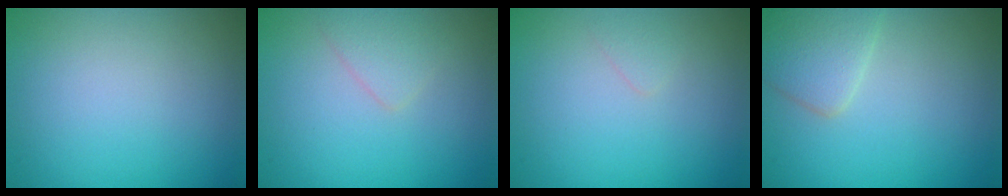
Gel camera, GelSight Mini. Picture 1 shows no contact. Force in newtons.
{"total": 1.5, "press": 1.5, "slide": 0.0}
{"total": 0.6, "press": 0.6, "slide": 0.1}
{"total": 2.9, "press": 2.9, "slide": 0.1}